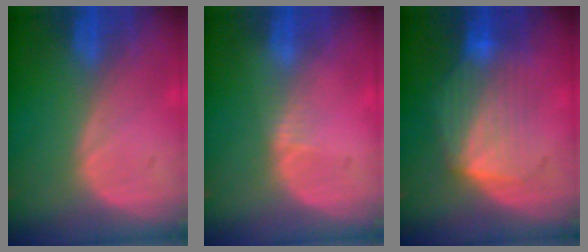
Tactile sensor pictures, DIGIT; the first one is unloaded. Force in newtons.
{"total": 1.3, "press": 1.1, "slide": 0.8}
{"total": 7.4, "press": 7.3, "slide": 1.4}